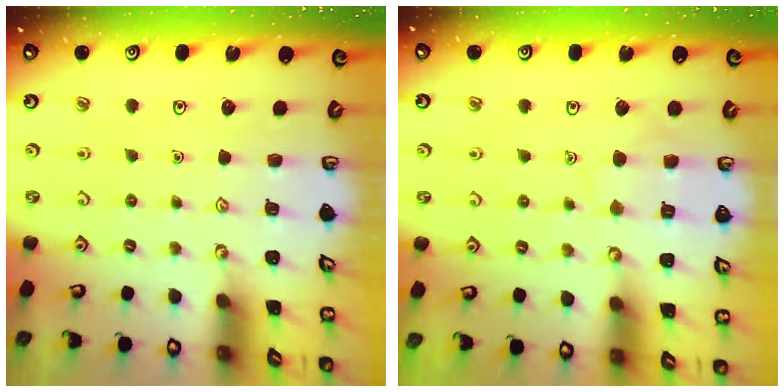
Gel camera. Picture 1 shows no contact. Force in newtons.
{"total": 5.7, "press": 5.7, "slide": 0.4}